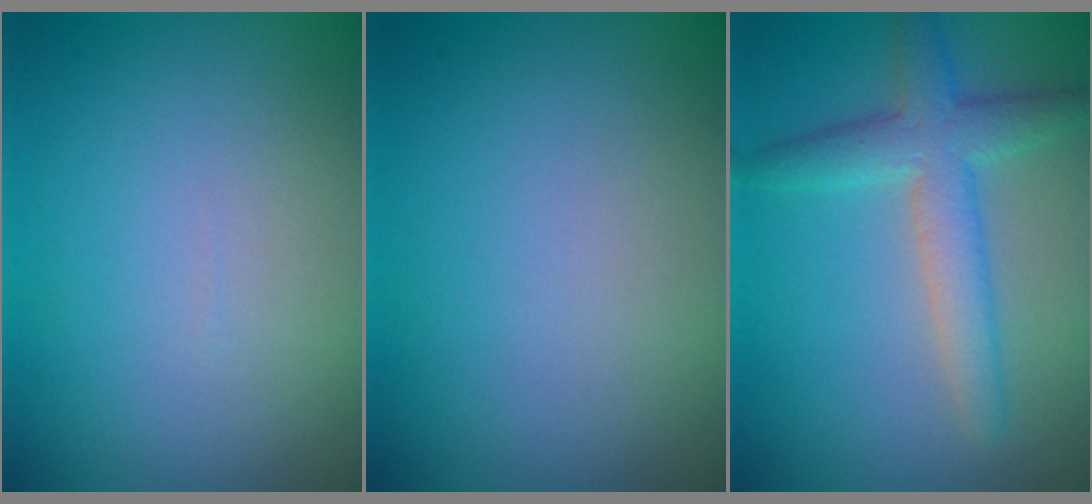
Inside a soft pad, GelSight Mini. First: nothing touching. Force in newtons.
{"total": 0.0}
{"total": 4.4, "press": 4.4, "slide": 0.3}